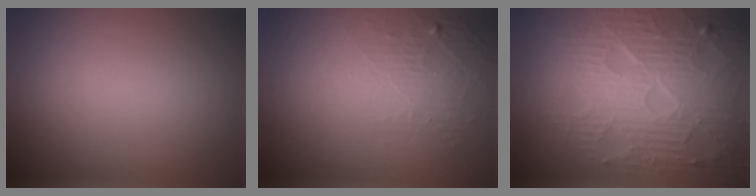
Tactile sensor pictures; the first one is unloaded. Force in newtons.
{"total": 1.8, "press": 0.8, "slide": 1.6}
{"total": 8.9, "press": 6.4, "slide": 6.2}